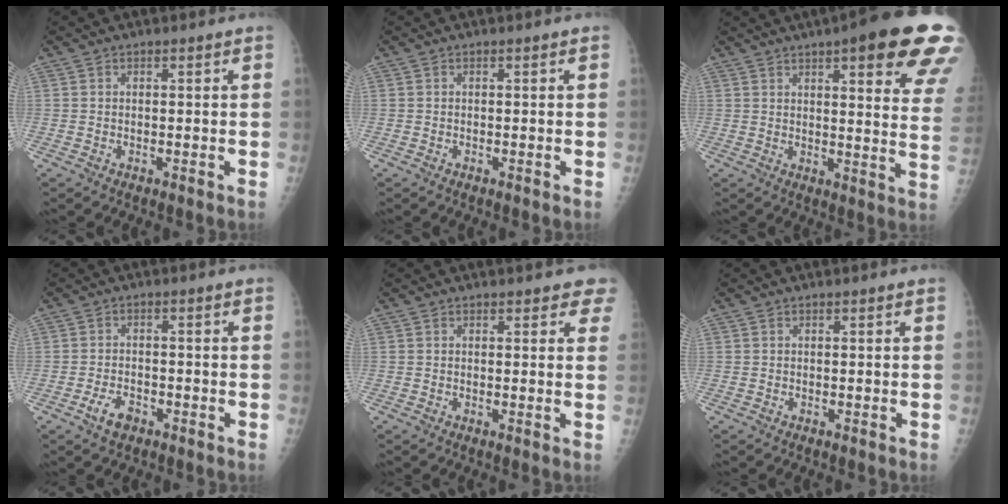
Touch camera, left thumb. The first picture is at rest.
{"total": 0.0}
{"total": 22.8, "force": [13.1, 5.1, 18.0], "torque": [-0.186, -0.032, 0.153]}
{"total": 3.7, "force": [-2.2, 2.0, 2.2], "torque": [-0.042, 0.013, -0.038]}
{"total": 3.2, "force": [2.6, 1.5, 1.3], "torque": [0.015, -0.007, 0.016]}
{"total": 0.0}